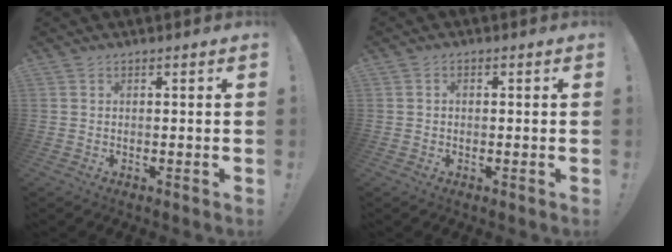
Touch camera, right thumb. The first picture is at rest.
{"total": 1.0, "force": [-0.4, 0.7, 0.6], "torque": [-0.012, 0.003, -0.006]}